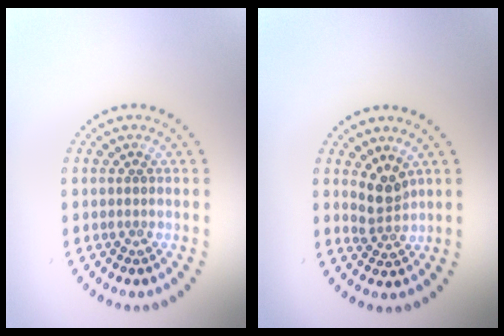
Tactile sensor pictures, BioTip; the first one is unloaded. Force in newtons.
{"total": 2.2, "press": 1.8, "slide": 1.4}